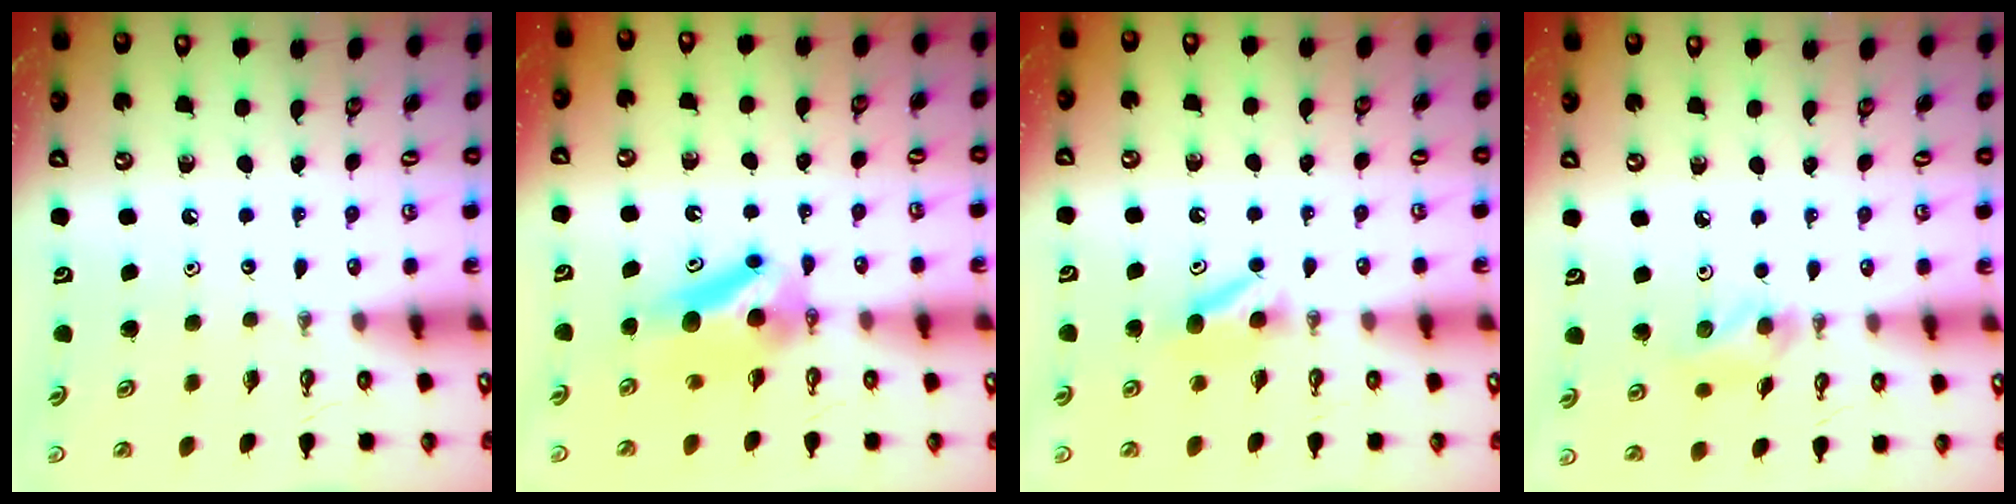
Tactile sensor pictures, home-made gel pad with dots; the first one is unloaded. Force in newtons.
{"total": 8.2, "press": 5.9, "slide": 5.7}
{"total": 4.7, "press": 4.6, "slide": 0.7}
{"total": 5.4, "press": 5.3, "slide": 1.0}